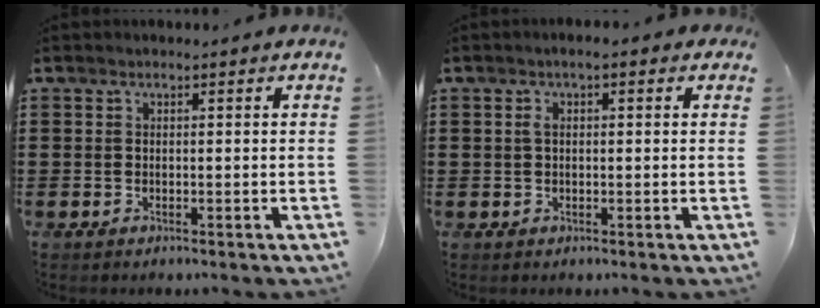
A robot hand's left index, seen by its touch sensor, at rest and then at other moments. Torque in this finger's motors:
{"motor_torque": [1.14, -0.99, 0.39, 0.06]}